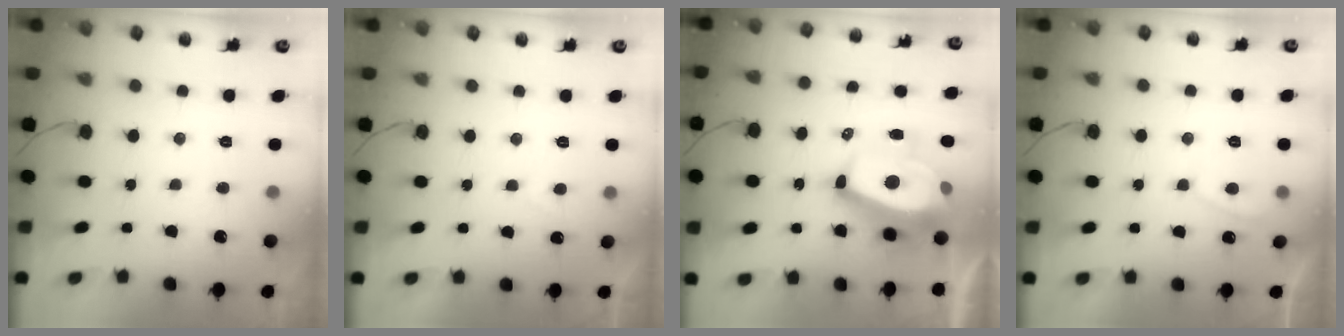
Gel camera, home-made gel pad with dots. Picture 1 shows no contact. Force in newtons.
{"total": 2.1, "press": 2.0, "slide": 0.7}
{"total": 14.6, "press": 14.2, "slide": 3.5}
{"total": 2.3, "press": 2.2, "slide": 0.7}